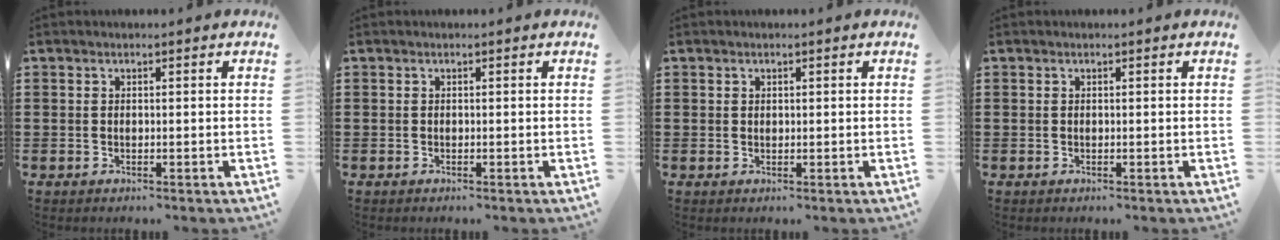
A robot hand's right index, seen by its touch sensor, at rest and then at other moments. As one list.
[{"total": 0.0}, {"total": 0.6, "force": [0.3, 0.5, 0.1], "torque": [-0.004, 0.002, 0.007]}, {"total": 0.0}]